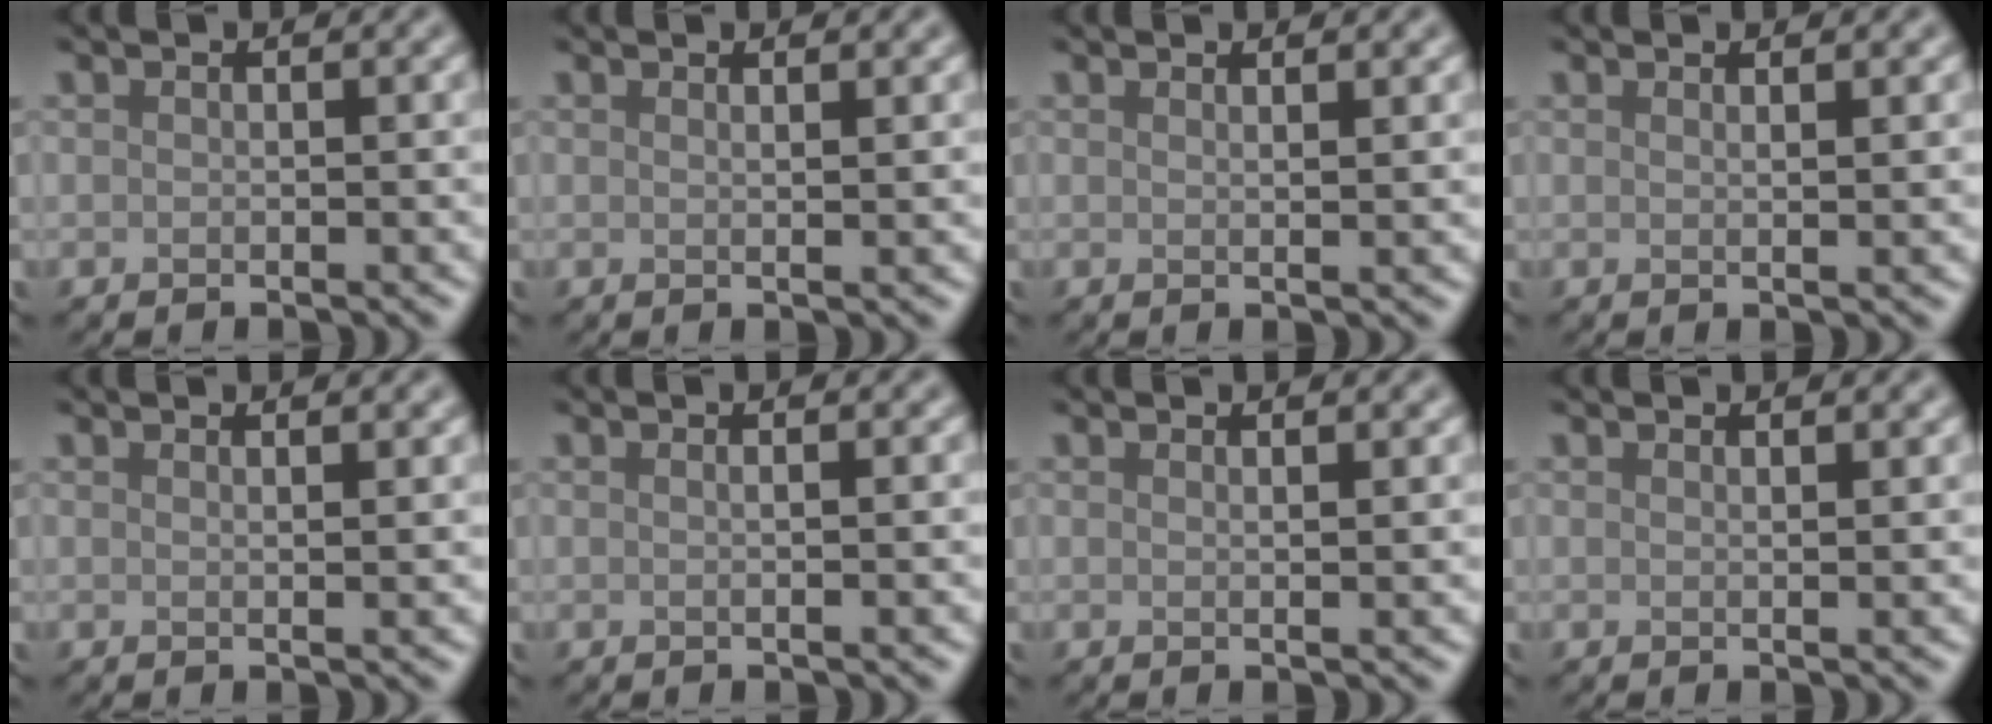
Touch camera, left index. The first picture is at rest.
{"total": 1.7, "force": [0.9, 0.5, 1.4], "torque": [-0.015, 0.002, 0.003]}
{"total": 2.1, "force": [1.2, 0.7, 1.6], "torque": [-0.016, 0.005, 0.002]}
{"total": 2.0, "force": [1.0, 0.7, 1.7], "torque": [-0.019, 0.003, 0.000]}
{"total": 2.2, "force": [1.2, 0.8, 1.7], "torque": [-0.017, 0.006, -0.002]}
{"total": 2.3, "force": [0.6, 1.0, 2.0], "torque": [-0.012, 0.001, -0.014]}
{"total": 2.2, "force": [1.1, 0.7, 1.7], "torque": [-0.018, 0.004, -0.002]}
{"total": 1.9, "force": [1.1, 0.6, 1.4], "torque": [-0.013, 0.003, 0.003]}